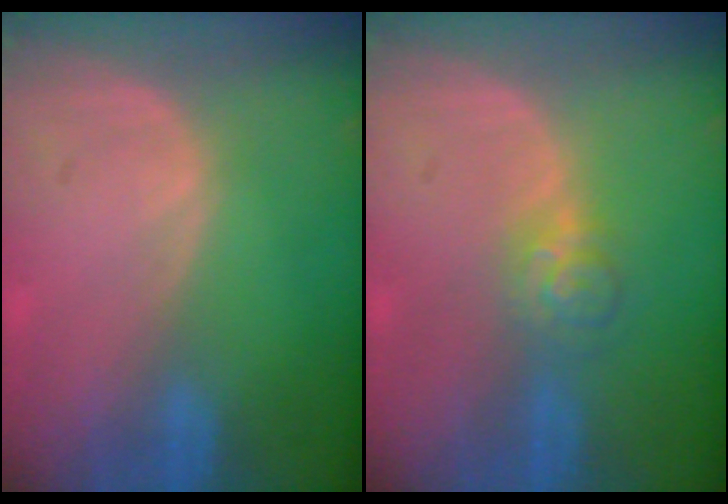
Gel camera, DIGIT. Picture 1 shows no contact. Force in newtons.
{"total": 3.7, "press": 3.6, "slide": 0.9}